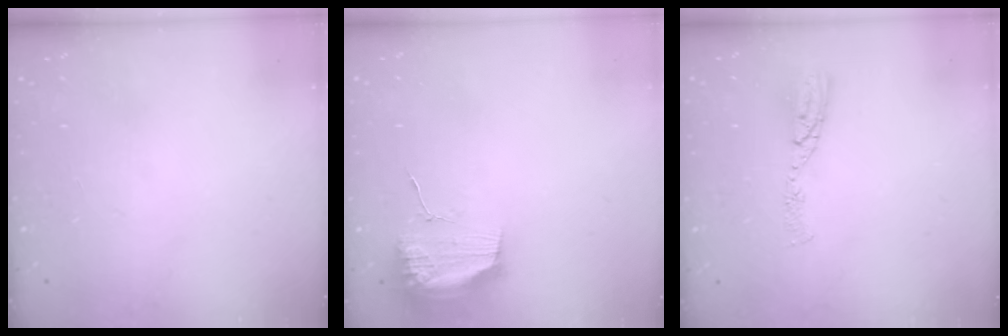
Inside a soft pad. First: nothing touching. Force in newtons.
{"total": 12.4, "press": 12.4, "slide": 0.1}
{"total": 6.8, "press": 6.8, "slide": 0.6}